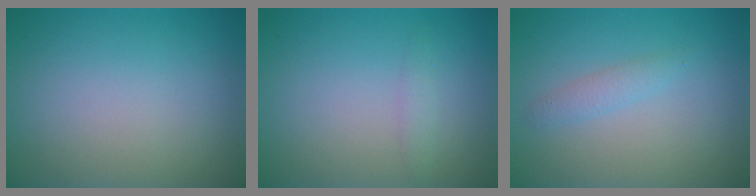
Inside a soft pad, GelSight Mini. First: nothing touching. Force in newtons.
{"total": 1.0, "press": 1.0, "slide": 0.0}
{"total": 1.3, "press": 1.3, "slide": 0.0}